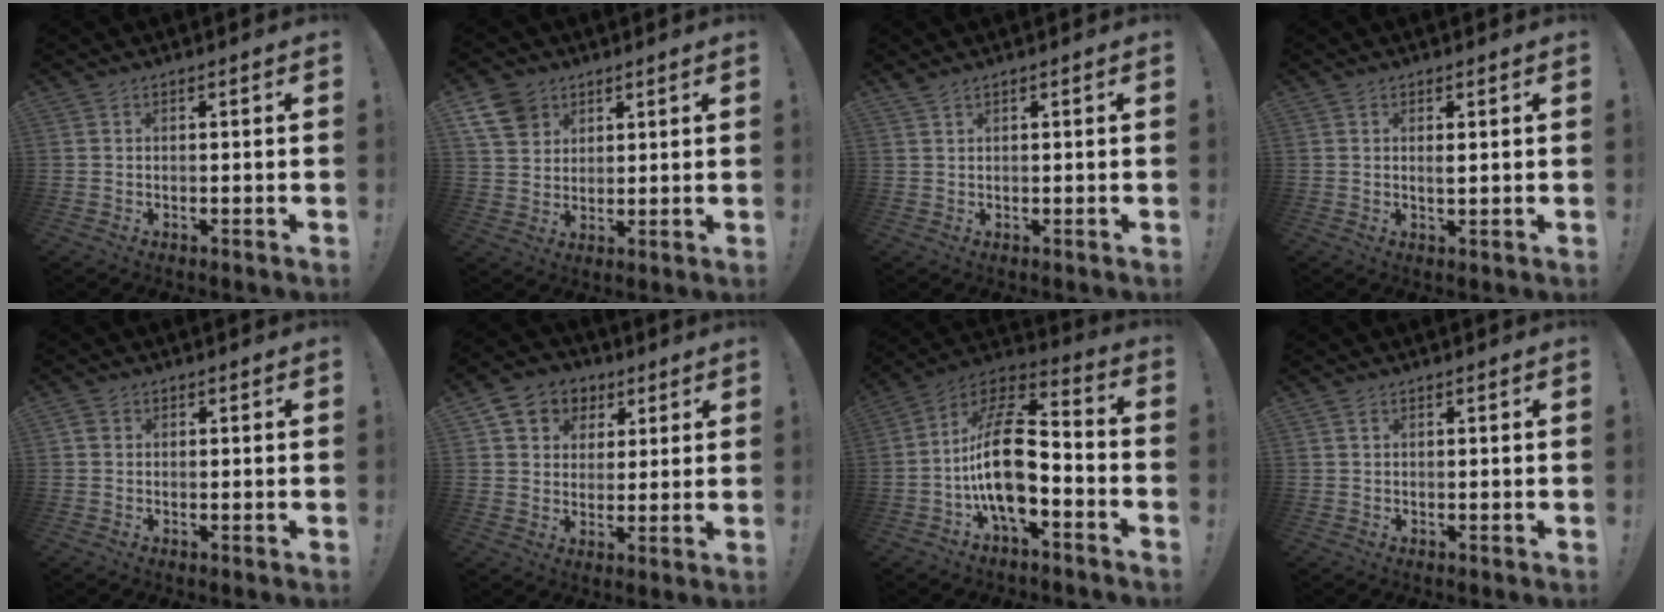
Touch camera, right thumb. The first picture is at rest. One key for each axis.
{"total": 9.4, "fx": 5.3, "fy": 7.1, "fz": 3.2, "tx": -0.053, "ty": -0.024, "tz": 0.107}
{"total": 1.2, "fx": 1.0, "fy": 0.2, "fz": 0.6, "tx": -0.015, "ty": 0.000, "tz": 0.019}
{"total": 1.5, "fx": 0.6, "fy": 0.2, "fz": 1.3, "tx": -0.013, "ty": -0.007, "tz": 0.008}
{"total": 1.6, "fx": 0.7, "fy": 1.3, "fz": 0.7, "tx": -0.006, "ty": 0.002, "tz": 0.011}
{"total": 9.0, "fx": 3.5, "fy": 7.8, "fz": 2.6, "tx": -0.034, "ty": -0.014, "tz": 0.074}
{"total": 19.8, "fx": -4.0, "fy": 9.7, "fz": 16.9, "tx": -0.321, "ty": 0.030, "tz": -0.064}
{"total": 0.8, "fx": 0.4, "fy": 0.5, "fz": 0.4, "tx": -0.004, "ty": -0.001, "tz": 0.007}